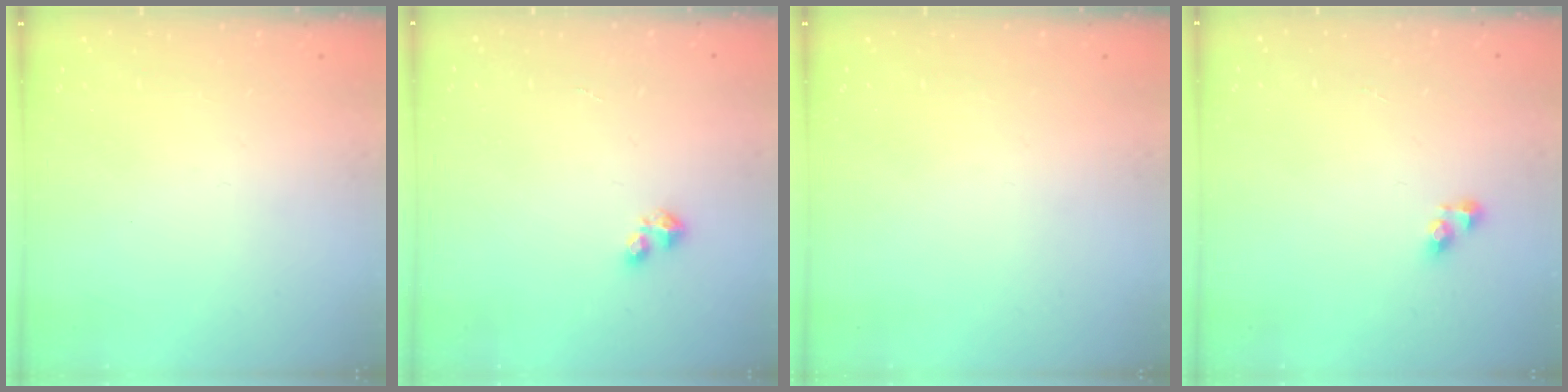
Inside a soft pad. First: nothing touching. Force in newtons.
{"total": 2.4, "press": 2.4, "slide": 0.5}
{"total": 0.0}
{"total": 3.6, "press": 3.6, "slide": 0.6}